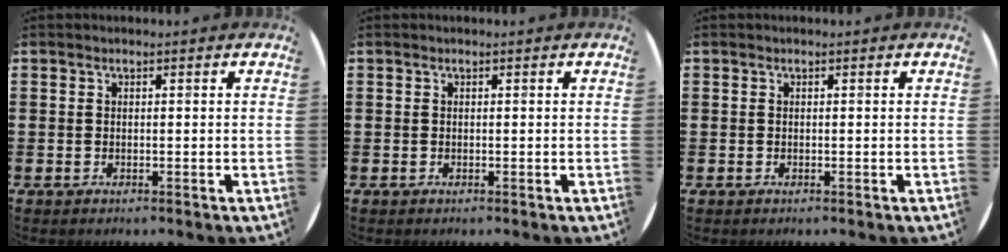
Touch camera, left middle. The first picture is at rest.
{"total": 0.0}
{"total": 0.0}